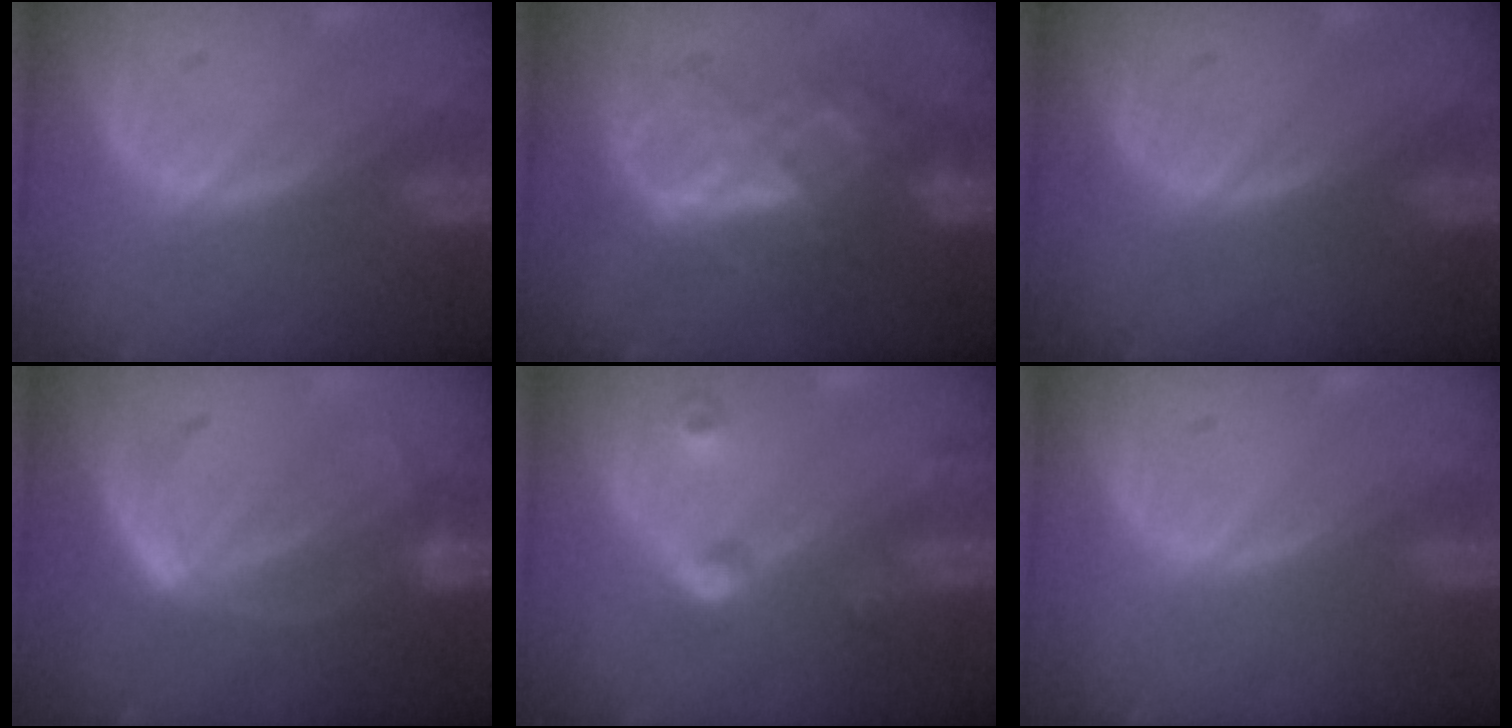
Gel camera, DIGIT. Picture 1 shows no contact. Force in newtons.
{"total": 7.3, "press": 7.3, "slide": 0.3}
{"total": 0.0}
{"total": 4.6, "press": 4.5, "slide": 0.6}
{"total": 4.5, "press": 4.0, "slide": 2.0}
{"total": 0.0}